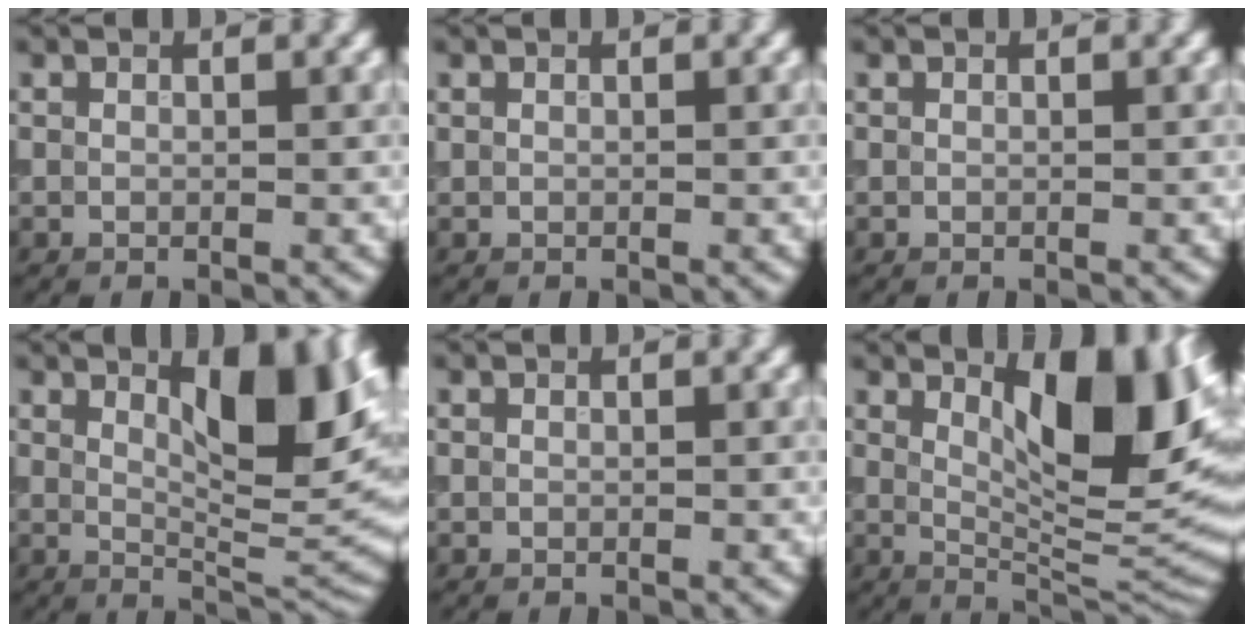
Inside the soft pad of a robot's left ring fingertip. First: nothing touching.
{"total": 0.0}
{"total": 0.0}
{"total": 8.8, "force": [3.1, 2.8, 7.8], "torque": [-0.110, -0.004, 0.051]}
{"total": 0.0}
{"total": 10.9, "force": [3.4, 3.8, 9.6], "torque": [-0.129, -0.002, 0.057]}